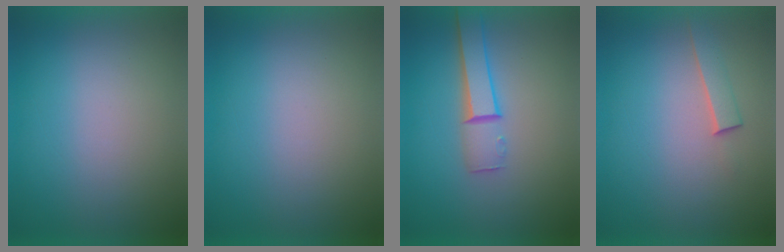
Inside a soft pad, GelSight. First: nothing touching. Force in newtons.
{"total": 0.0}
{"total": 4.5}
{"total": 1.8}